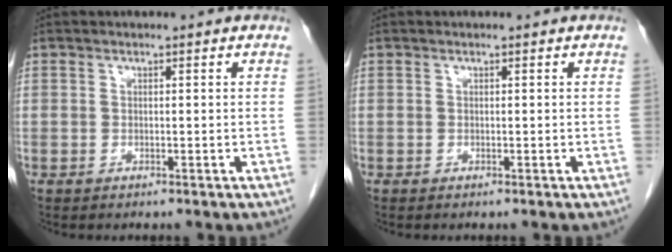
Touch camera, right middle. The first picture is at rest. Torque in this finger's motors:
{"motor_torque": [0.03, -0.02, 0.00, 0.01]}